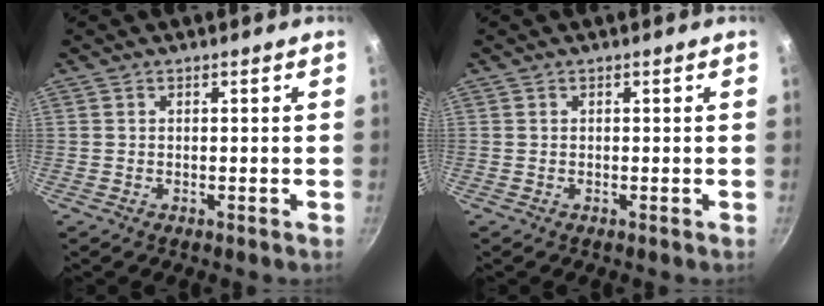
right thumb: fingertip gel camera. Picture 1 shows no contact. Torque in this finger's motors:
{"motor_torque": [0.00, 0.00, -0.06, 0.06, 0.00]}